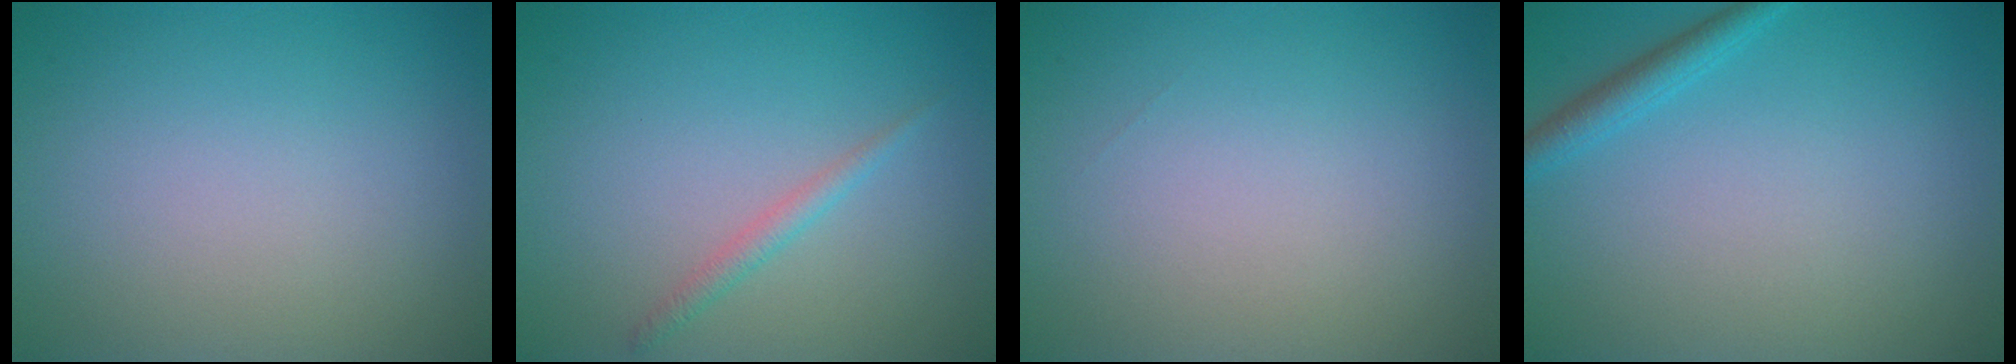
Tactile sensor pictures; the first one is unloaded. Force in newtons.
{"total": 1.2, "press": 1.2, "slide": 0.0}
{"total": 0.0}
{"total": 1.9, "press": 1.9, "slide": 0.1}